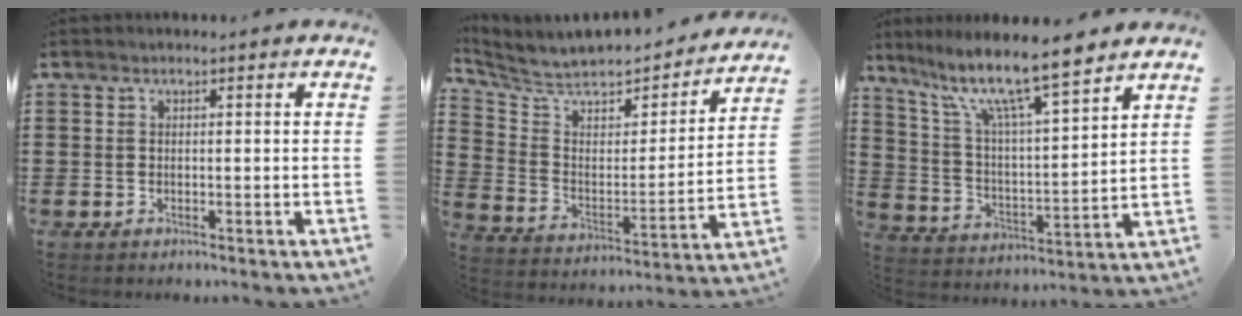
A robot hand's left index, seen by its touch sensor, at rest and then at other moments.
{"total": 5.4, "force": [4.7, 2.3, 1.6], "torque": [-0.063, -0.041, 0.074]}
{"total": 11.0, "force": [8.6, 1.4, 6.7], "torque": [-0.151, -0.050, 0.143]}